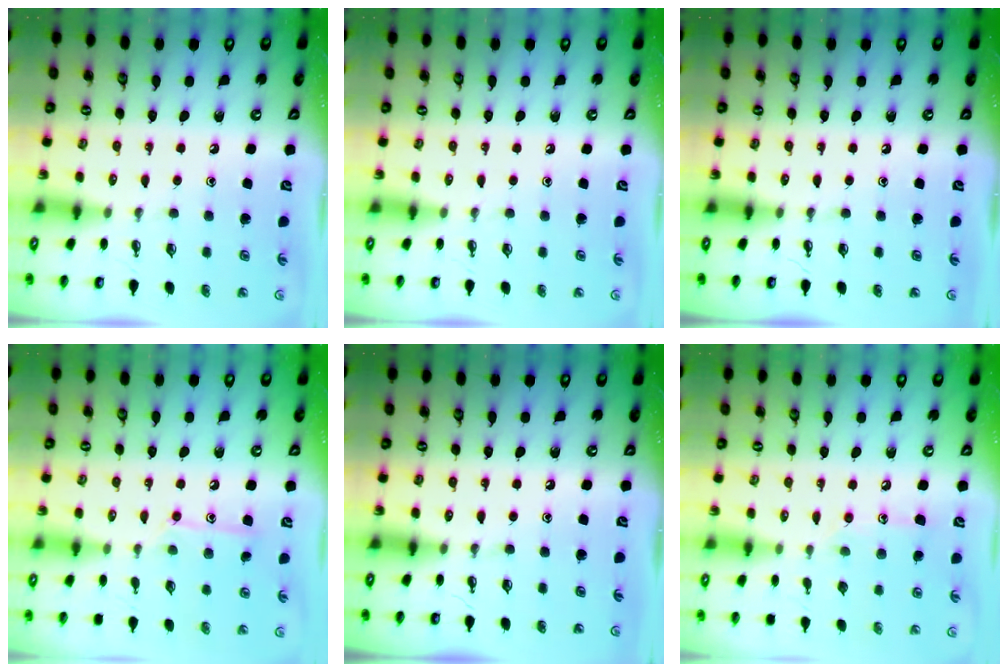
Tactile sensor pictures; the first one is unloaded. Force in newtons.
{"total": 0.0}
{"total": 0.0}
{"total": 8.8, "press": 8.8, "slide": 0.6}
{"total": 0.0}
{"total": 8.7, "press": 8.7, "slide": 0.6}